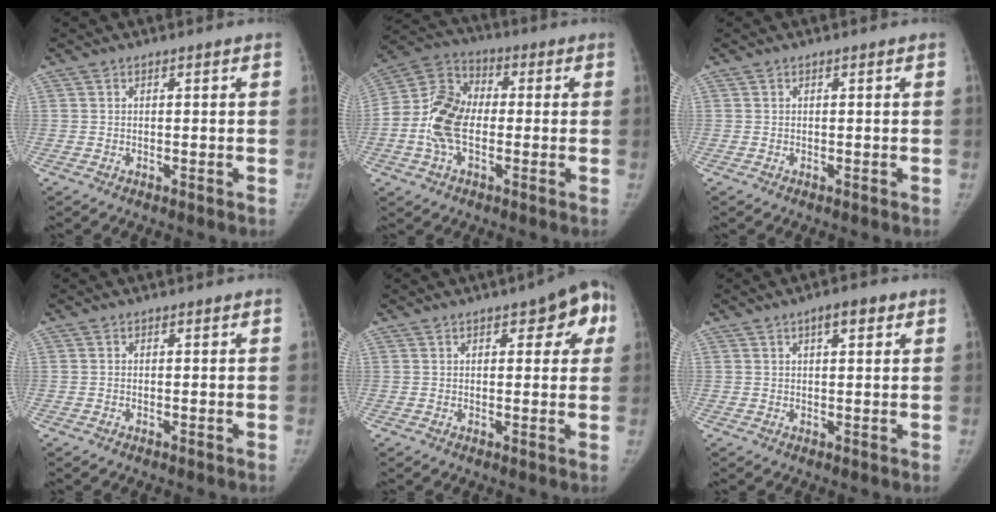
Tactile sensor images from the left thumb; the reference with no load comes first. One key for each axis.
{"total": 12.9, "fx": -1.5, "fy": 8.4, "fz": 9.8, "tx": -0.187, "ty": 0.031, "tz": -0.037}
{"total": 0.0}
{"total": 0.0}
{"total": 8.8, "fx": 3.5, "fy": 3.7, "fz": 7.2, "tx": -0.050, "ty": 0.001, "tz": 0.033}
{"total": 3.9, "fx": 2.0, "fy": 1.5, "fz": 3.0, "tx": -0.037, "ty": -0.003, "tz": 0.027}